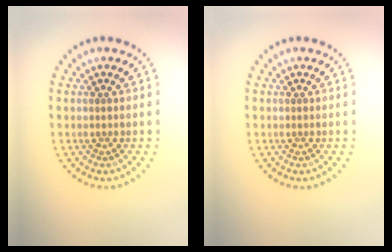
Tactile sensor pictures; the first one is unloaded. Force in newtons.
{"total": 0.0}